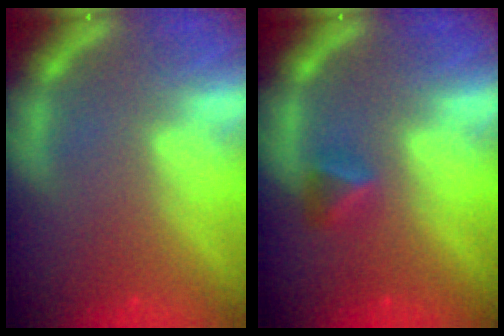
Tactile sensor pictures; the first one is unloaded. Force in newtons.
{"total": 1.9}